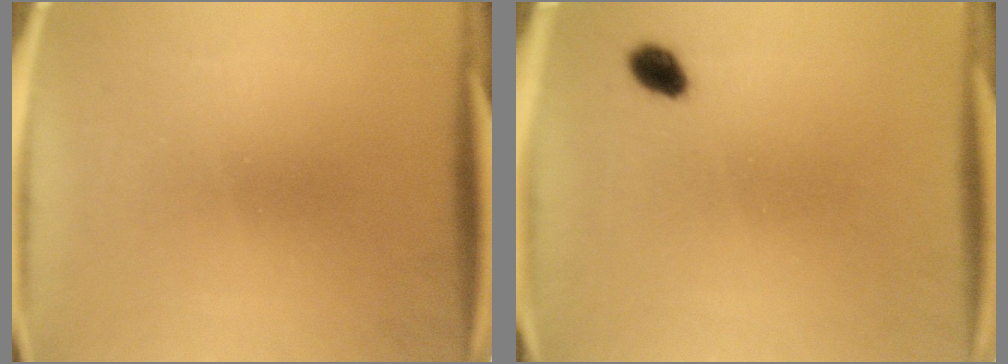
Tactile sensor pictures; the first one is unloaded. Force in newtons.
{"total": 2.9}